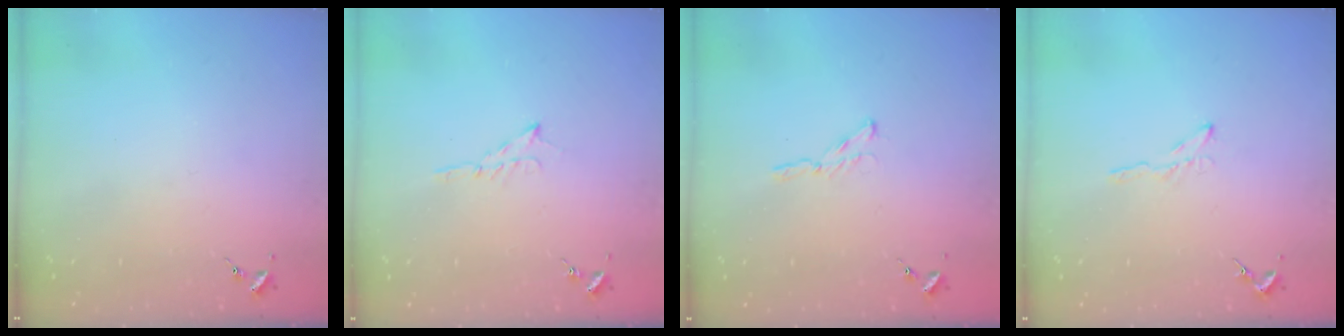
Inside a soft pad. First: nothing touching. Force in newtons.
{"total": 5.1, "press": 5.0, "slide": 0.6}
{"total": 2.7, "press": 2.7, "slide": 0.2}
{"total": 4.7, "press": 4.6, "slide": 0.6}